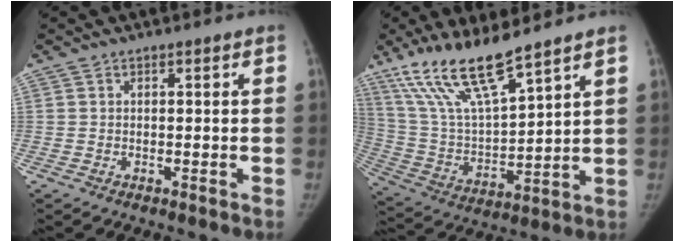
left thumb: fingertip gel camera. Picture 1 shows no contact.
{"total": 16.1, "force": [11.9, 3.2, 10.4], "torque": [-0.188, -0.059, 0.243]}